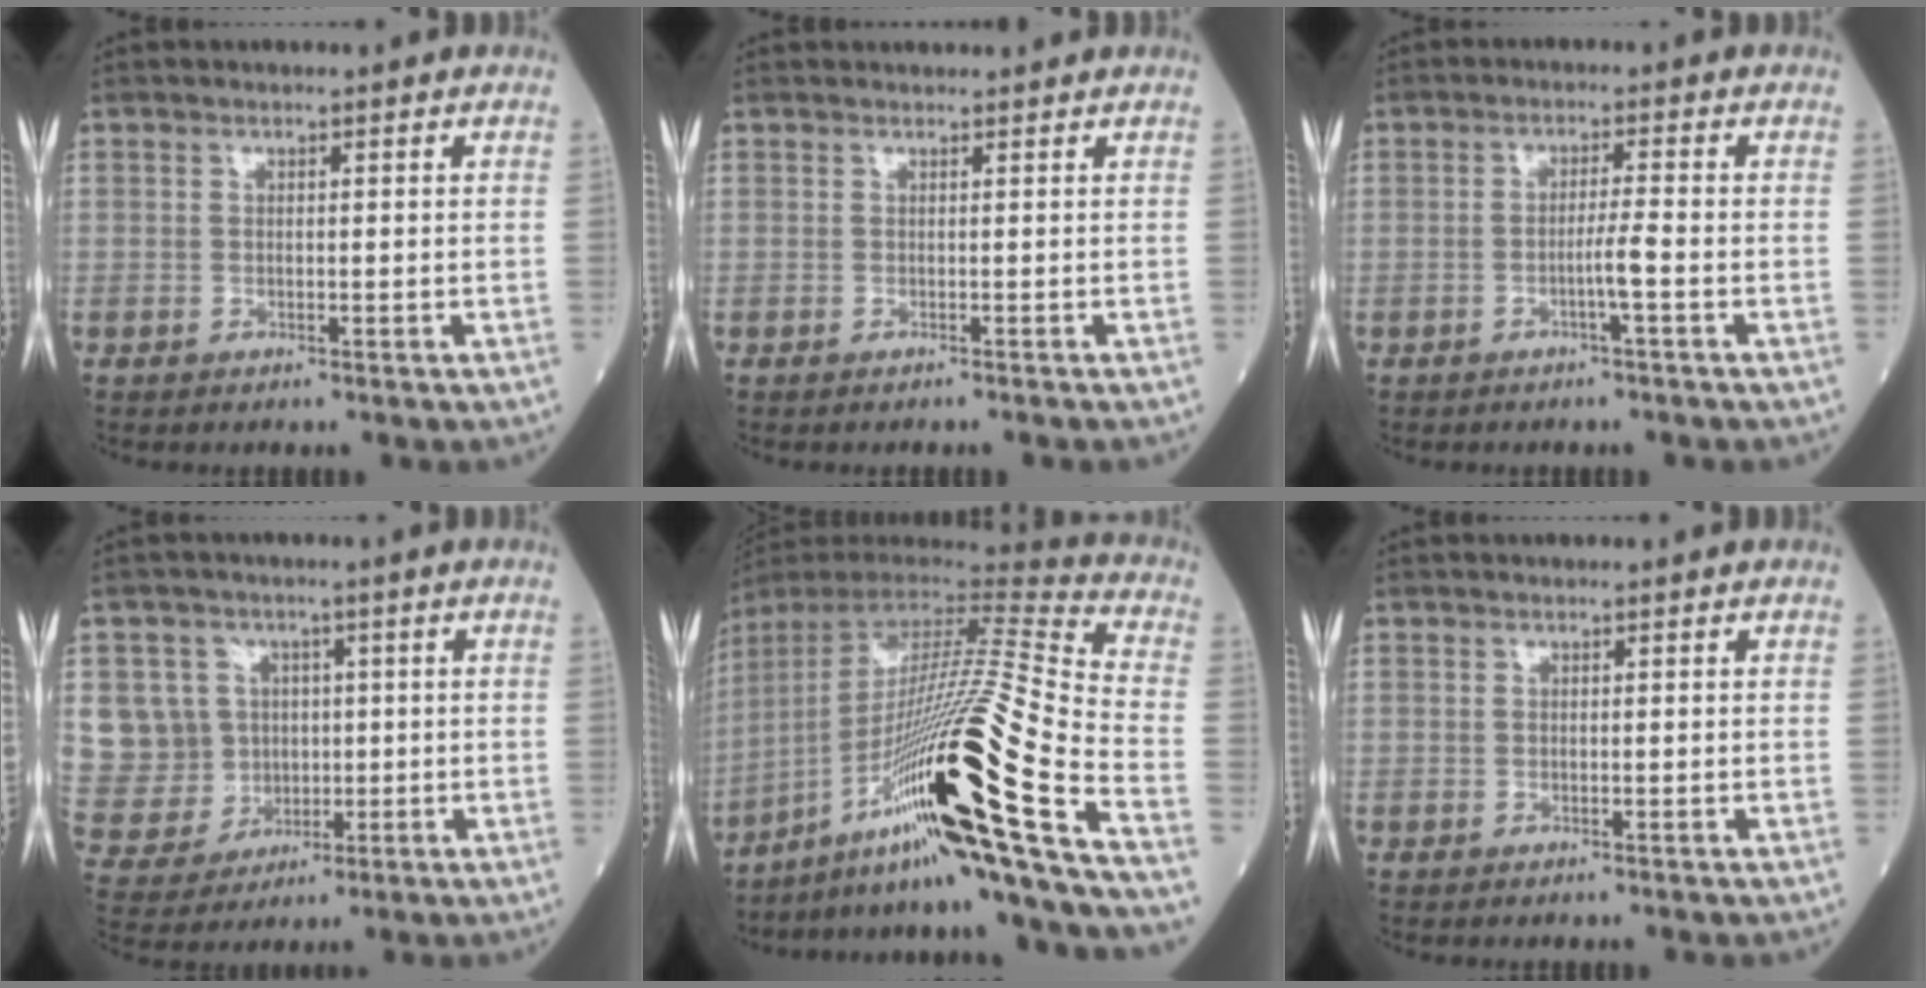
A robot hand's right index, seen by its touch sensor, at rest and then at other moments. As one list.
[{"total": 1.4, "force": [0.9, 0.3, 0.9], "torque": [-0.029, 0.019, 0.007]}, {"total": 2.9, "force": [-1.2, -0.6, 2.6], "torque": [-0.045, -0.002, -0.023]}, {"total": 9.7, "force": [1.6, 9.4, 2.2], "torque": [-0.067, 0.025, 0.045]}, {"total": 28.1, "force": [-13.6, -1.6, 24.5], "torque": [-0.401, -0.032, -0.240]}, {"total": 0.0}]